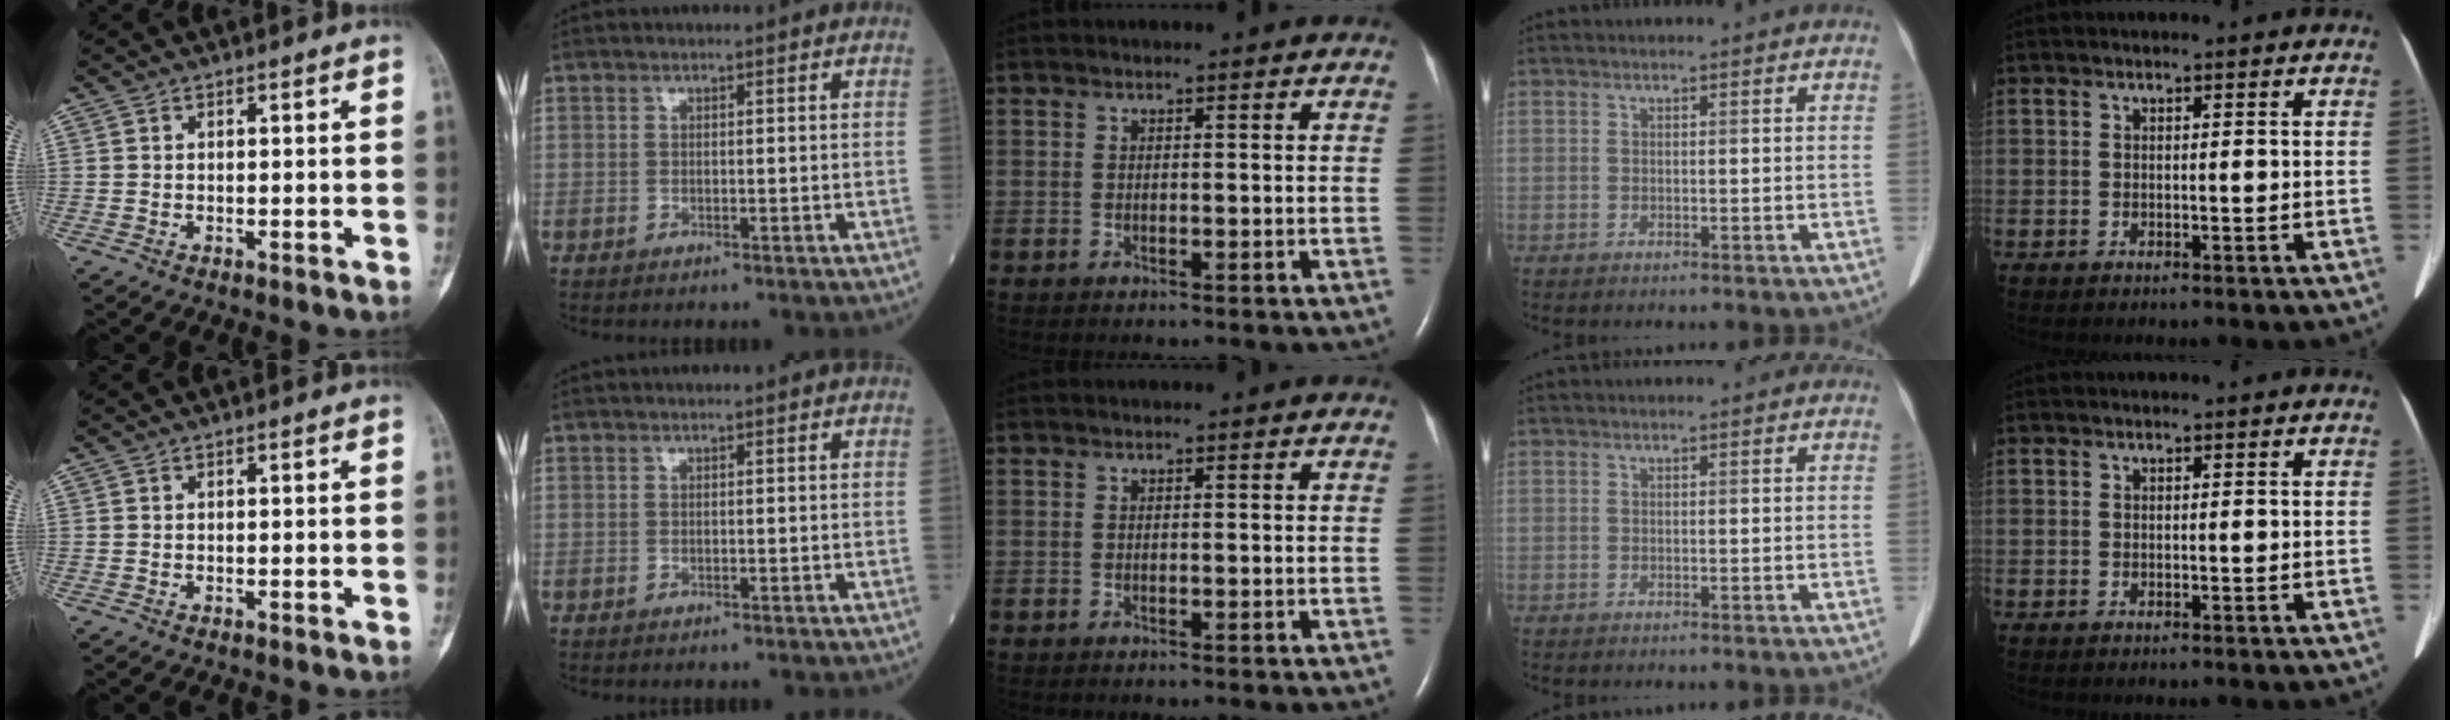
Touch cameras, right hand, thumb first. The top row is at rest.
{}